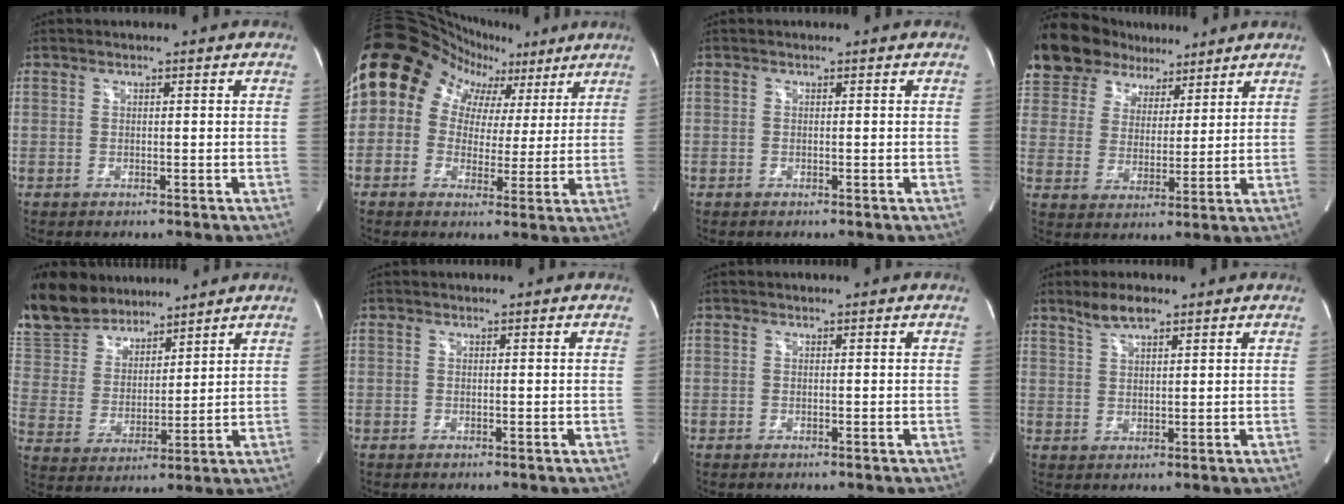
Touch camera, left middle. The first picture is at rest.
{"total": 16.9, "force": [6.8, 13.6, 7.3], "torque": [-0.122, 0.082, 0.102]}
{"total": 0.0}
{"total": 17.5, "force": [13.4, 9.5, 6.1], "torque": [-0.146, 0.045, 0.239]}
{"total": 15.0, "force": [13.1, 5.7, 4.4], "torque": [-0.095, 0.031, 0.255]}
{"total": 0.0}
{"total": 0.0}
{"total": 4.2, "force": [3.1, 1.0, 2.5], "torque": [-0.057, 0.008, 0.063]}